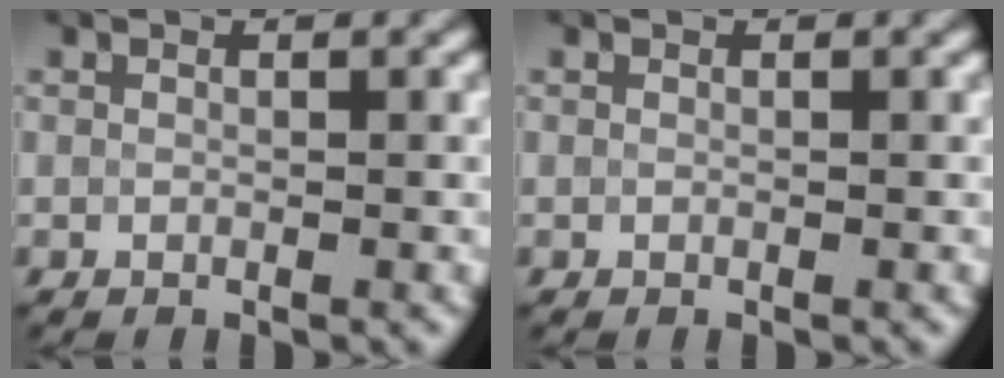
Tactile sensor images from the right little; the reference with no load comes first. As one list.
[{"total": 0.0}]